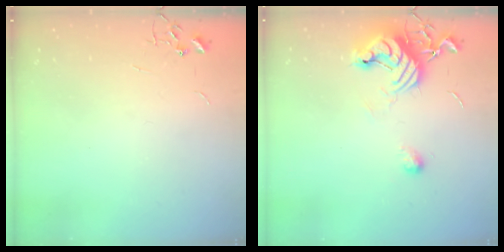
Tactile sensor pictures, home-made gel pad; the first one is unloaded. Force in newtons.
{"total": 12.5, "press": 12.4, "slide": 1.0}